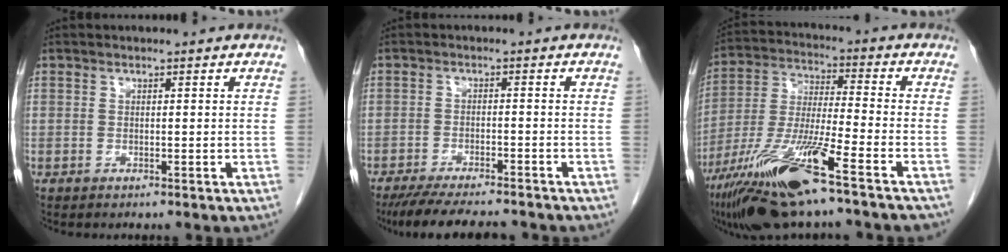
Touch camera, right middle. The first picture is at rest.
{"total": 11.3, "force": [-10.0, 1.6, 5.0], "torque": [-0.080, -0.016, -0.146]}
{"total": 17.6, "force": [-10.9, 1.0, 13.8], "torque": [-0.275, -0.044, -0.198]}